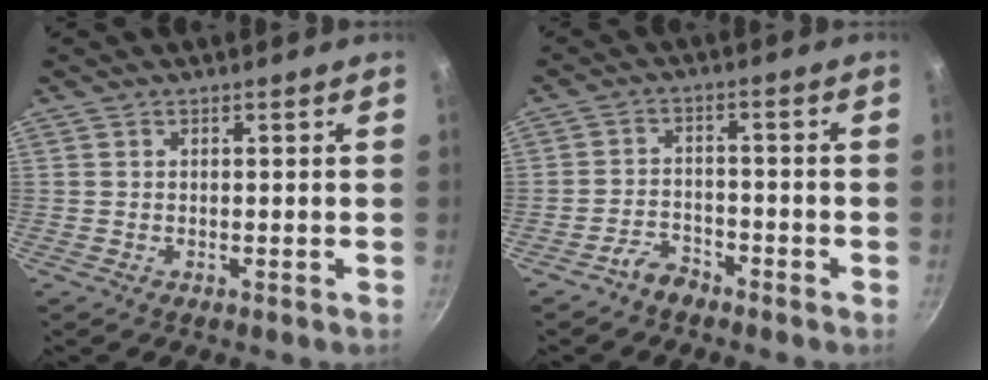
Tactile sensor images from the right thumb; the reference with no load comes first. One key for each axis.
{"total": 3.9, "fx": -3.2, "fy": 1.9, "fz": 1.2, "tx": -0.014, "ty": 0.037, "tz": -0.059}